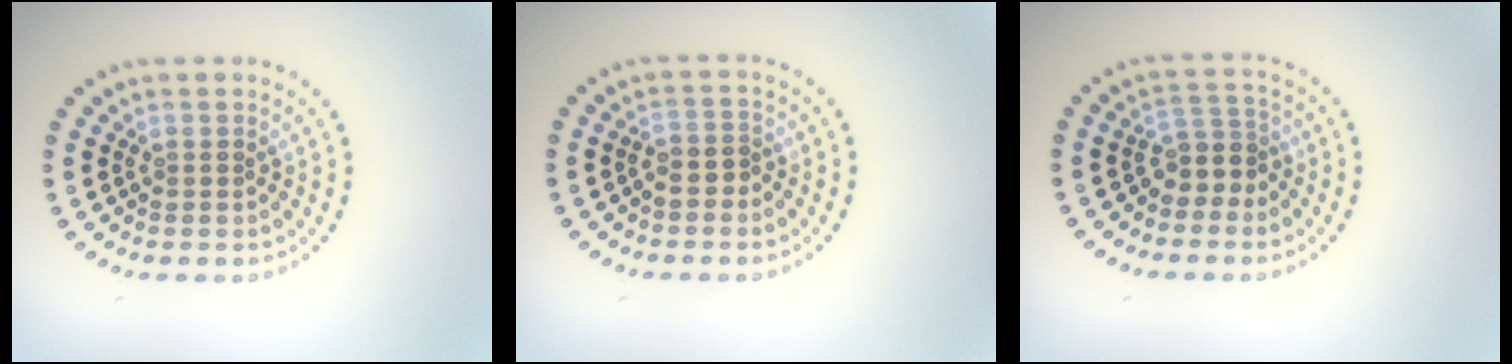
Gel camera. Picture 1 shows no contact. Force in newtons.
{"total": 1.3, "press": 1.1, "slide": 0.7}
{"total": 2.7, "press": 2.1, "slide": 1.7}